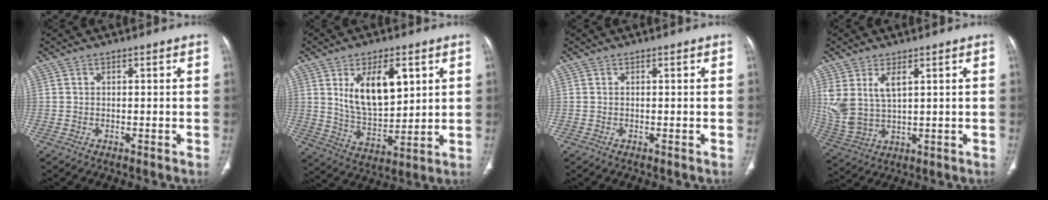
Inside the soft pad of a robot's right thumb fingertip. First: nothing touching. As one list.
[{"total": 13.6, "force": [4.8, 6.9, 10.7], "torque": [-0.157, -0.026, 0.099]}, {"total": 0.0}, {"total": 9.4, "force": [3.4, 4.8, 7.3], "torque": [-0.161, -0.012, 0.084]}]